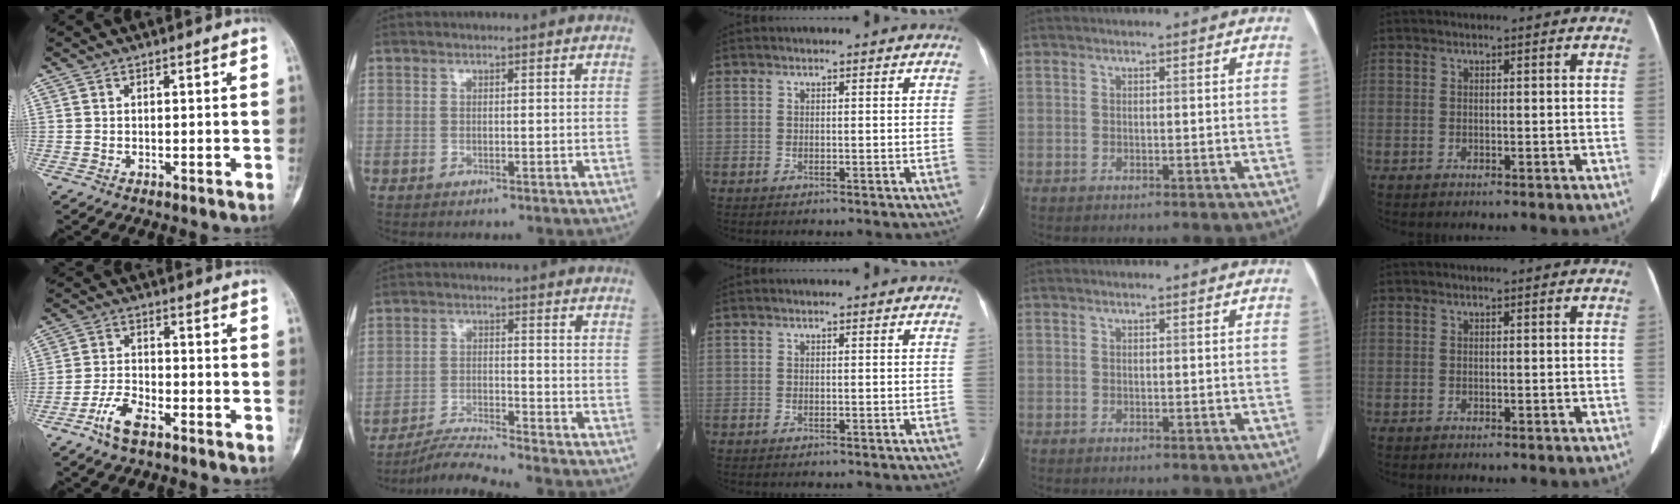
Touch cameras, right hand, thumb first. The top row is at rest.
{"thumb": {"total": 6.0, "force": [-3.9, 2.2, 4.0], "torque": [-0.082, 0.020, -0.076]}, "index": {"total": 6.2, "force": [-5.9, -1.6, 0.9], "torque": [-0.020, -0.016, -0.110]}}